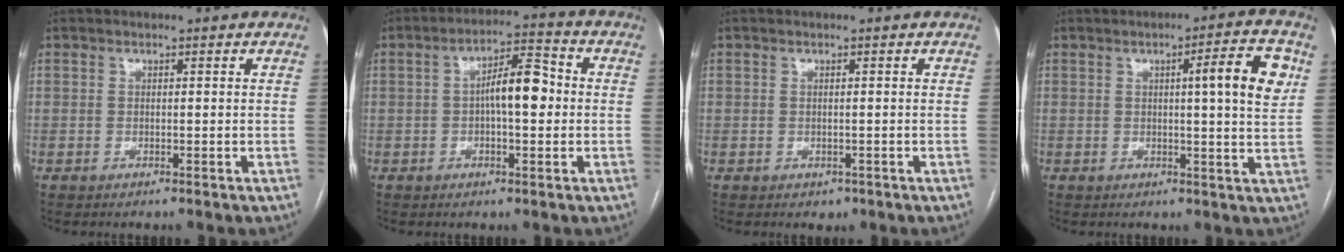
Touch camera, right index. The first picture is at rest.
{"total": 7.6, "force": [0.0, 2.3, 7.2], "torque": [-0.123, 0.024, -0.002]}
{"total": 1.3, "force": [-0.5, 1.1, 0.4], "torque": [-0.002, 0.003, -0.001]}
{"total": 8.1, "force": [2.2, 0.3, 7.8], "torque": [-0.103, 0.005, 0.024]}